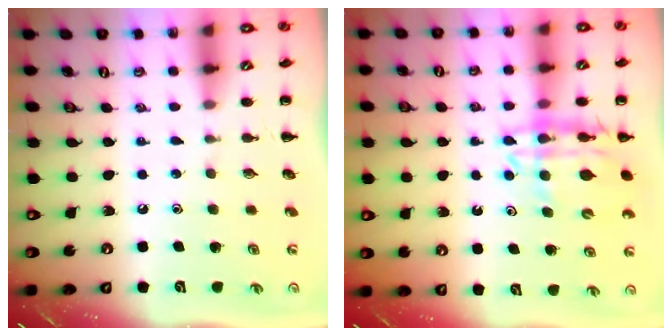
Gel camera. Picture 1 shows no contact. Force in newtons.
{"total": 13.2, "press": 12.7, "slide": 3.4}